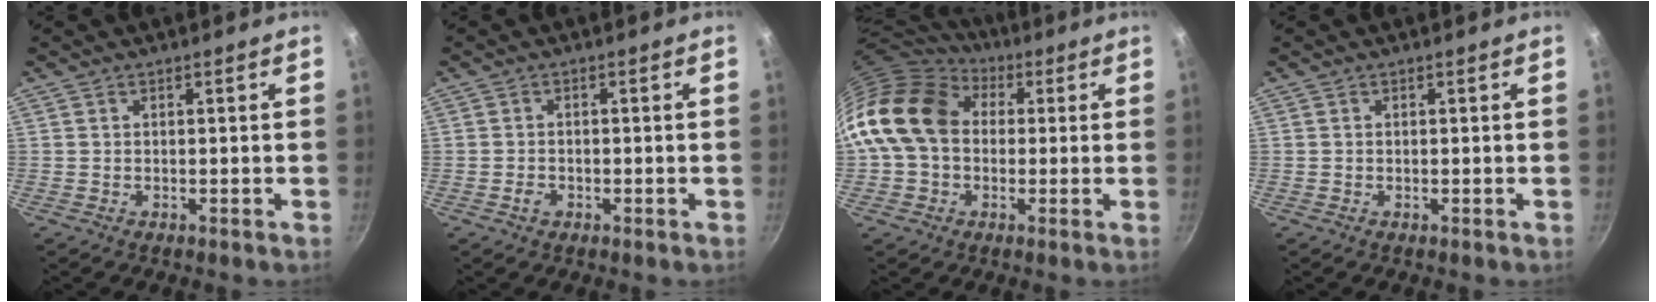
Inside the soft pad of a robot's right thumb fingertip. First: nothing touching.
{"total": 1.8, "force": [-0.8, 1.3, 0.9], "torque": [-0.017, 0.007, -0.015]}
{"total": 17.5, "force": [2.7, 13.4, 10.9], "torque": [-0.184, 0.030, 0.036]}
{"total": 0.0}